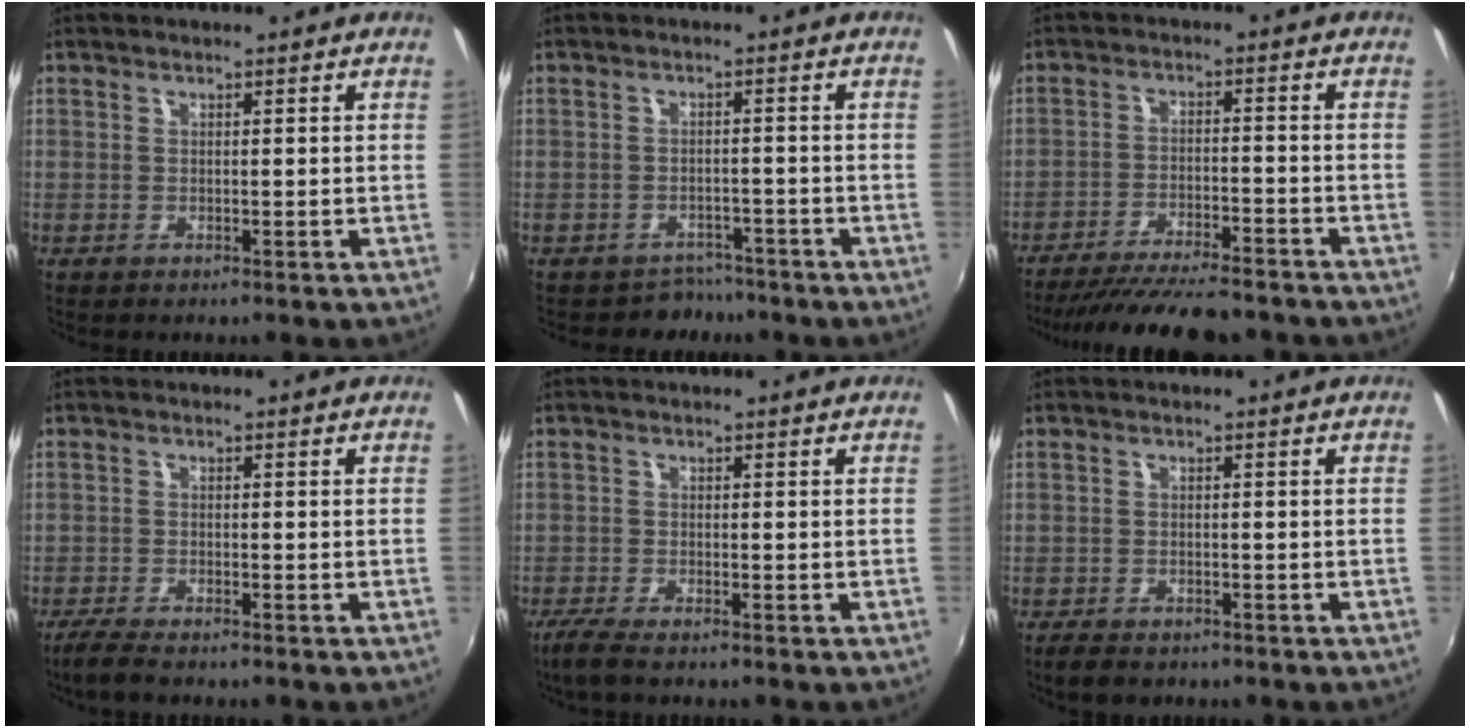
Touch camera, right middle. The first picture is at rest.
{"total": 4.7, "force": [-3.8, 2.7, -0.2], "torque": [0.000, 0.006, -0.057]}
{"total": 16.3, "force": [-14.3, 3.1, 7.2], "torque": [-0.148, -0.021, -0.213]}
{"total": 4.3, "force": [-3.7, 0.6, 2.2], "torque": [-0.064, -0.016, -0.070]}
{"total": 4.1, "force": [-3.2, 0.6, 2.4], "torque": [-0.067, -0.014, -0.064]}
{"total": 4.0, "force": [-3.2, 1.7, 1.7], "torque": [-0.046, -0.013, -0.054]}